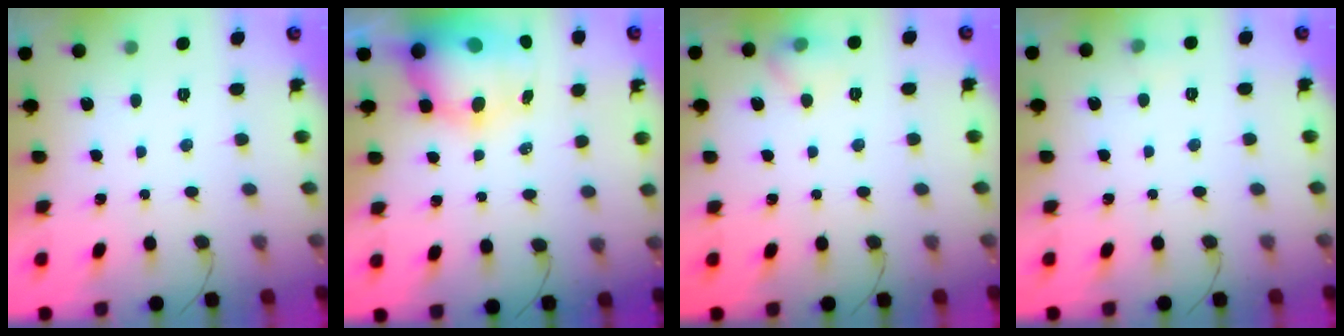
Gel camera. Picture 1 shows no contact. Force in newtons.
{"total": 10.5, "press": 10.3, "slide": 2.5}
{"total": 9.5, "press": 6.2, "slide": 7.2}
{"total": 8.0, "press": 4.1, "slide": 6.9}